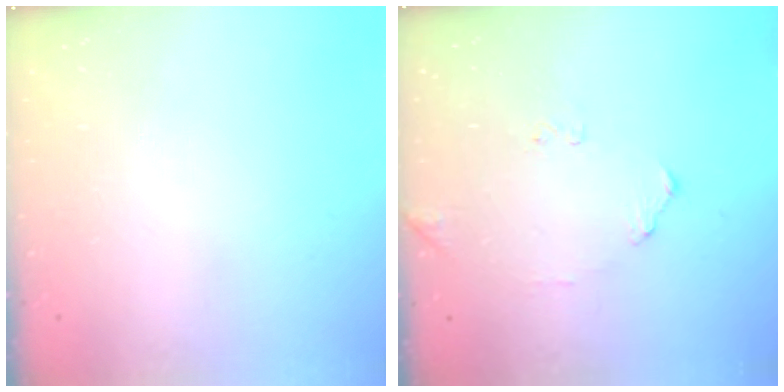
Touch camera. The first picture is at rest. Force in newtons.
{"total": 6.3, "press": 6.3, "slide": 0.2}